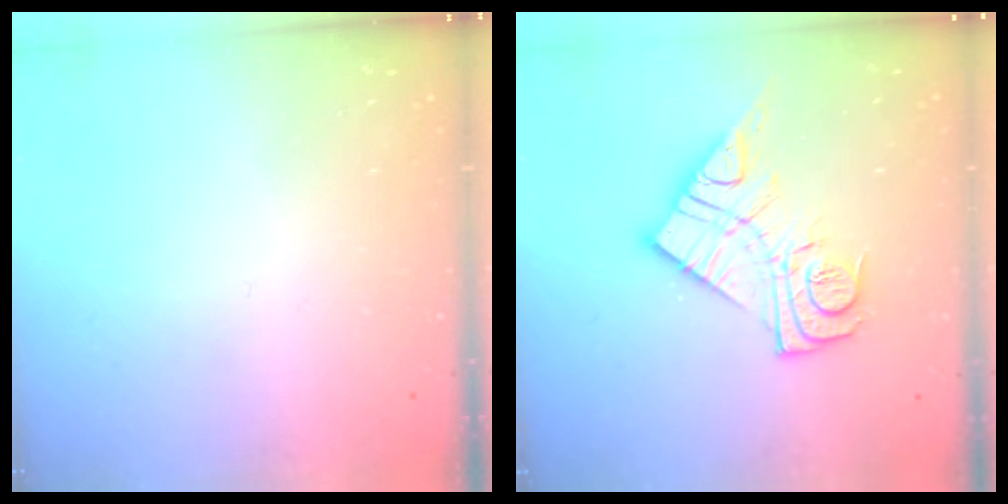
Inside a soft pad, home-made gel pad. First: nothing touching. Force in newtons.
{"total": 16.3, "press": 16.2, "slide": 1.4}